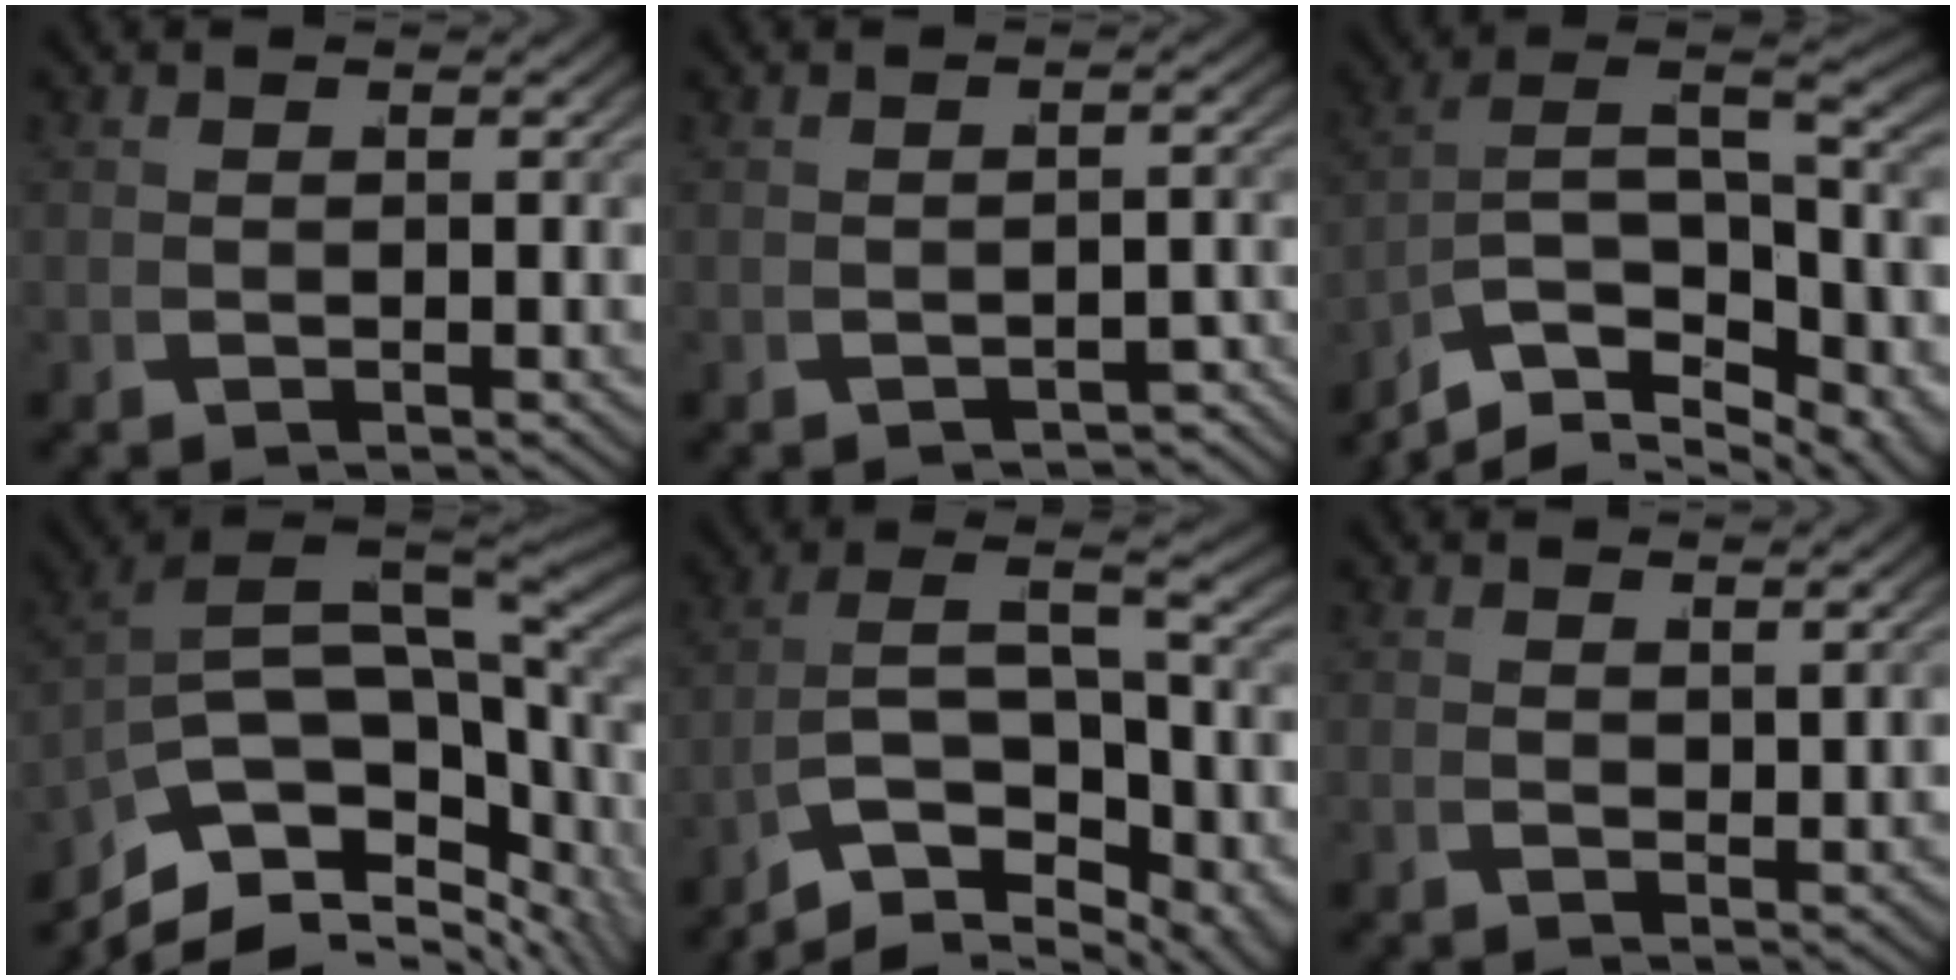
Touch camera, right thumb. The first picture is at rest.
{"total": 2.0, "force": [-2.0, 0.5, 0.3], "torque": [0.001, -0.003, -0.030]}
{"total": 15.1, "force": [-2.0, 10.7, 10.4], "torque": [-0.213, -0.048, -0.020]}
{"total": 15.4, "force": [-2.8, 9.9, 11.4], "torque": [-0.221, -0.044, -0.021]}
{"total": 12.1, "force": [-3.5, 8.0, 8.4], "torque": [-0.182, -0.046, -0.048]}
{"total": 0.7, "force": [0.6, 0.0, 0.3], "torque": [0.004, 0.003, 0.016]}